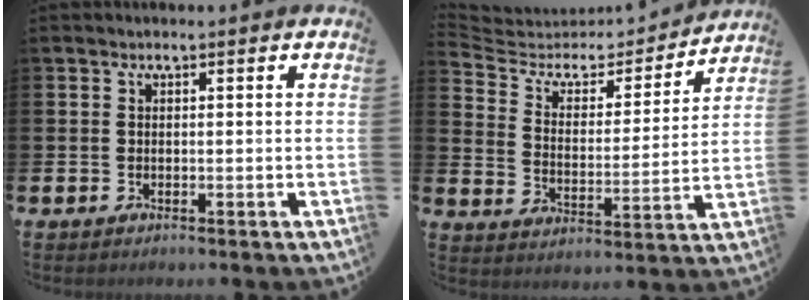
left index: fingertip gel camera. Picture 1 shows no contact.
{"total": 5.5, "force": [4.4, 2.7, 1.7], "torque": [-0.066, -0.033, 0.068]}